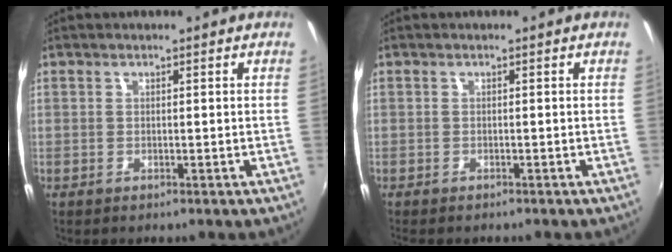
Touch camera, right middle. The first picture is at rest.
{"total": 1.6, "force": [-1.4, 0.2, 0.7], "torque": [-0.016, -0.010, -0.020]}